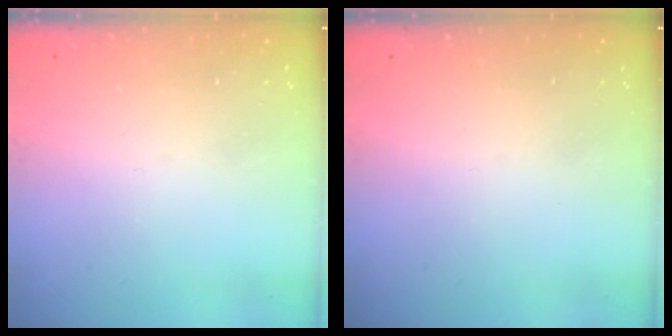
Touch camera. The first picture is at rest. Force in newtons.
{"total": 0.0}